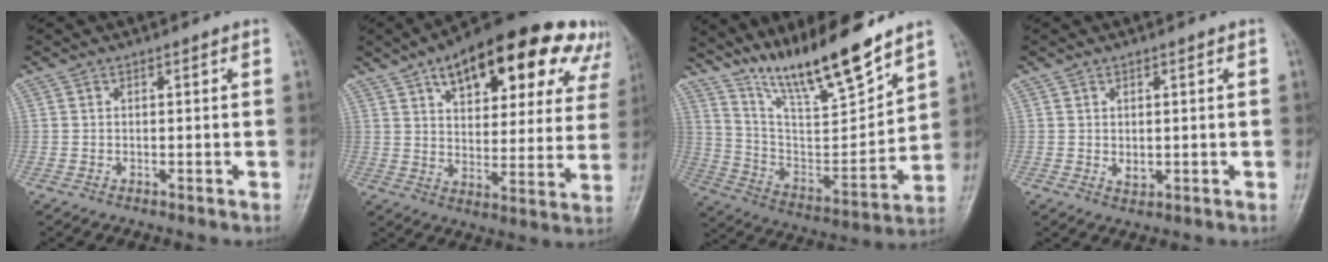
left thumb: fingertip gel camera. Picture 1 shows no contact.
{"total": 26.2, "force": [14.1, 12.2, 18.4], "torque": [-0.216, 0.001, 0.198]}
{"total": 18.8, "force": [14.8, 3.5, 11.0], "torque": [-0.154, -0.087, 0.271]}
{"total": 1.9, "force": [0.2, 1.3, 1.5], "torque": [-0.019, -0.006, 0.008]}